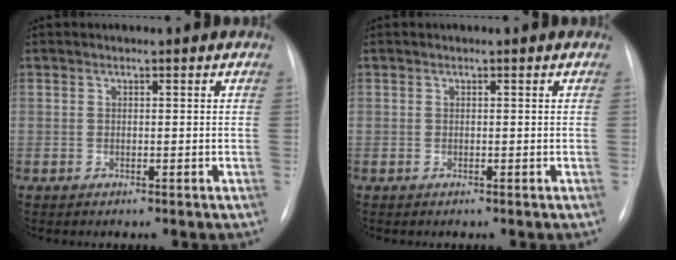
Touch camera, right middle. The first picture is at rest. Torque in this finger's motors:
{"motor_torque": [-0.18, 0.04, -0.02, 0.00]}